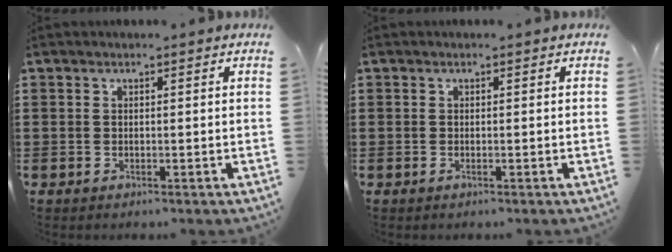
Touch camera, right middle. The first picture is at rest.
{"total": 0.0}